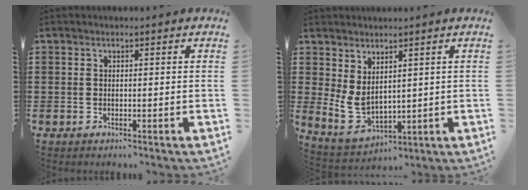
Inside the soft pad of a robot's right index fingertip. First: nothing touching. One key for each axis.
{"total": 4.2, "fx": 1.6, "fy": 2.5, "fz": 3.0, "tx": -0.092, "ty": -0.014, "tz": 0.026}